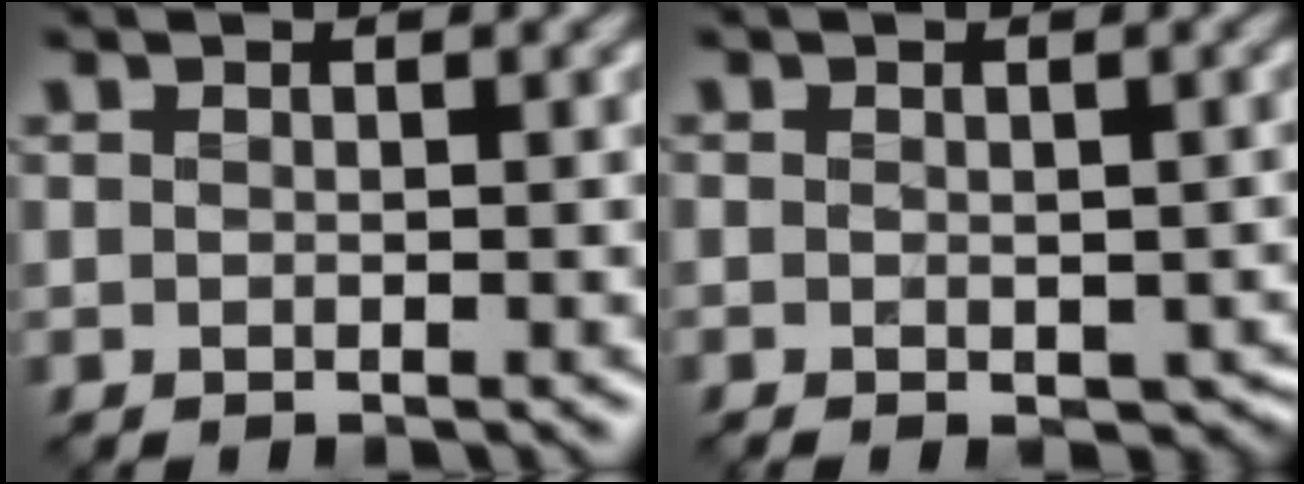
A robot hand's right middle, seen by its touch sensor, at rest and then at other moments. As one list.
[{"total": 4.6, "force": [-1.3, 2.6, 3.5], "torque": [-0.049, -0.024, -0.009]}]